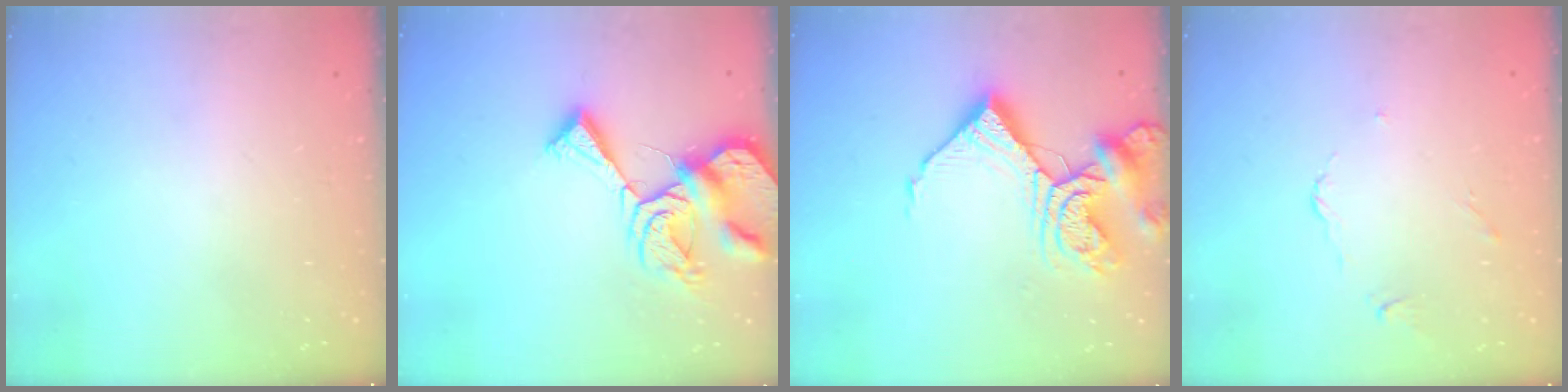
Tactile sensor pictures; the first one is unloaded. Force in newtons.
{"total": 12.4, "press": 12.3, "slide": 1.4}
{"total": 14.7, "press": 14.6, "slide": 1.6}
{"total": 2.9, "press": 2.8, "slide": 0.6}